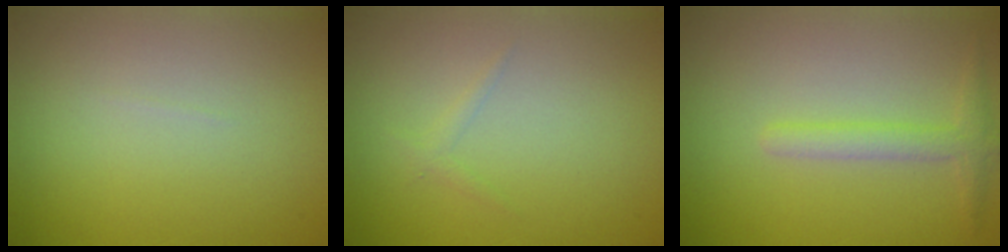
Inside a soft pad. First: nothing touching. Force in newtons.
{"total": 0.7, "press": 0.7, "slide": 0.1}
{"total": 2.0, "press": 2.0, "slide": 0.1}